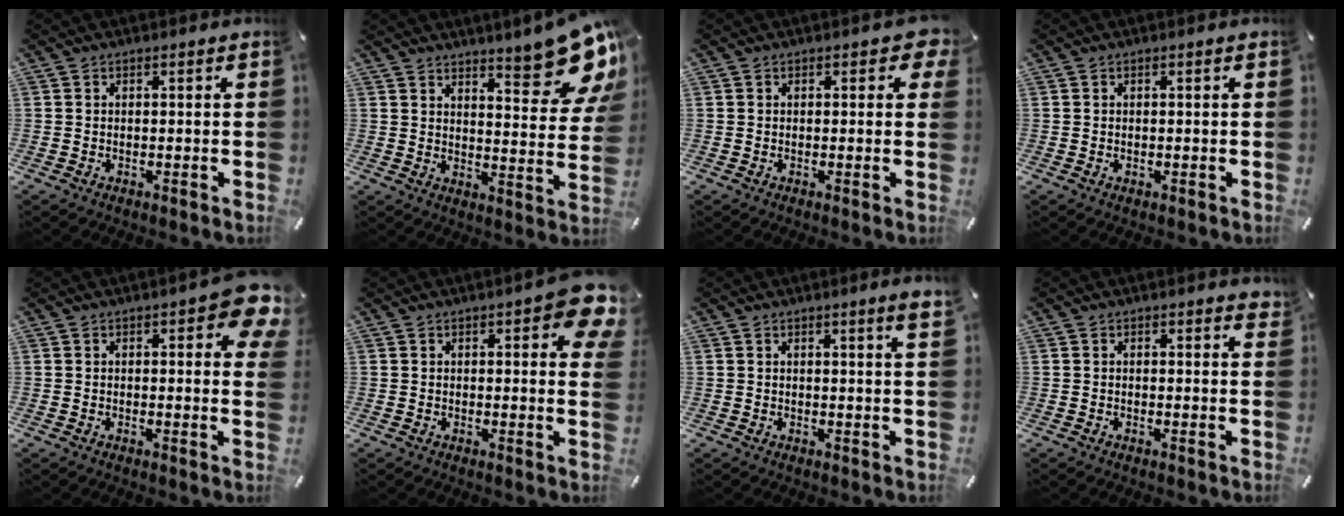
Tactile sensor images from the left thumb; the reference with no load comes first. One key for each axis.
{"total": 14.8, "fx": 10.9, "fy": 3.9, "fz": 9.2, "tx": -0.111, "ty": -0.091, "tz": 0.182}
{"total": 3.0, "fx": 0.9, "fy": 1.7, "fz": 2.3, "tx": -0.016, "ty": -0.006, "tz": 0.009}
{"total": 0.0}
{"total": 8.1, "fx": 3.9, "fy": 3.2, "fz": 6.3, "tx": -0.072, "ty": -0.022, "tz": 0.063}
{"total": 8.6, "fx": 4.3, "fy": 2.7, "fz": 6.9, "tx": -0.090, "ty": -0.022, "tz": 0.070}
{"total": 2.9, "fx": 1.8, "fy": 0.2, "fz": 2.3, "tx": -0.038, "ty": -0.003, "tz": 0.029}
{"total": 1.1, "fx": 0.9, "fy": 0.5, "fz": 0.4, "tx": 0.008, "ty": -0.005, "tz": 0.013}